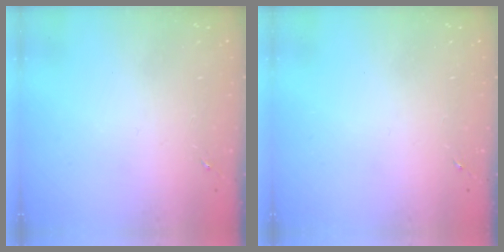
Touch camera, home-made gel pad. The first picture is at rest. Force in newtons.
{"total": 0.0}